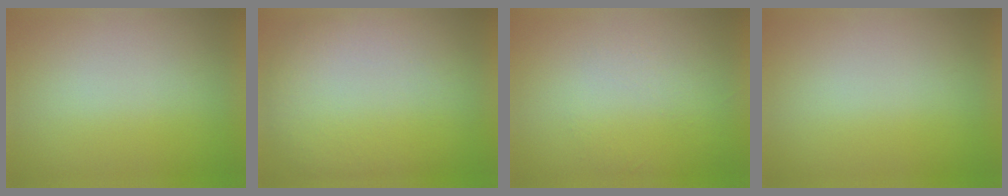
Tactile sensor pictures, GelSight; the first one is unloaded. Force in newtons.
{"total": 2.2}
{"total": 1.2}
{"total": 0.0}